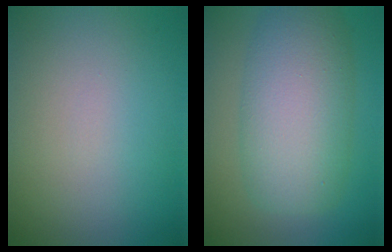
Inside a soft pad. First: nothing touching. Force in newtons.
{"total": 8.4, "press": 8.3, "slide": 0.4}